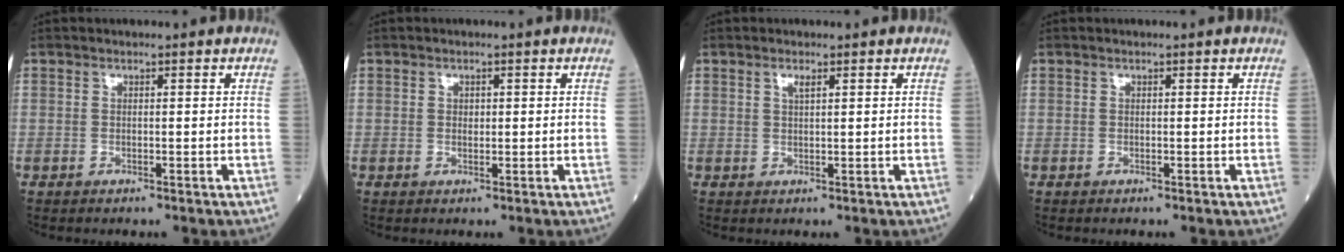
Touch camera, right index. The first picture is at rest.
{"total": 1.8, "force": [0.4, 1.3, 1.2], "torque": [-0.014, -0.001, 0.009]}
{"total": 1.2, "force": [0.7, 0.2, 1.0], "torque": [-0.021, 0.000, 0.013]}
{"total": 0.0}